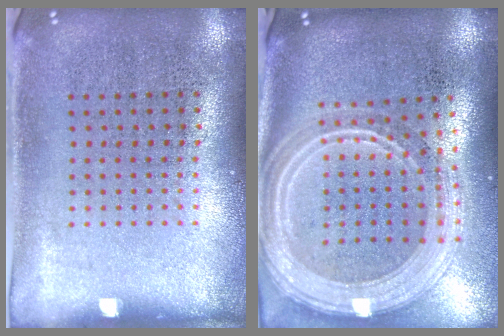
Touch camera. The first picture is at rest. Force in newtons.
{"total": 3.0, "press": 2.4, "slide": 1.7}